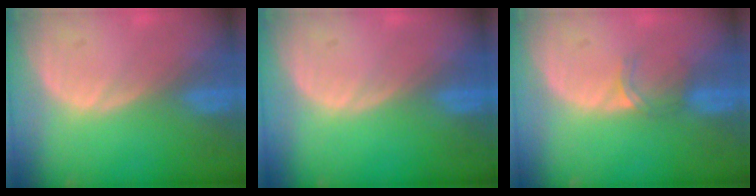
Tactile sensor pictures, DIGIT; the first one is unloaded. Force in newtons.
{"total": 0.0}
{"total": 2.2, "press": 1.7, "slide": 1.3}